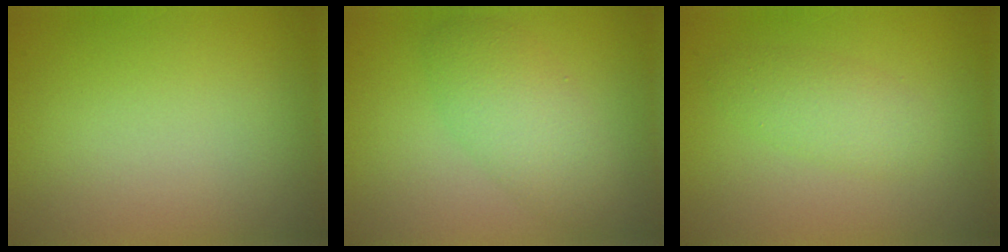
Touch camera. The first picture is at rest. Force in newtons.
{"total": 3.9, "press": 3.9, "slide": 0.2}
{"total": 2.6, "press": 2.6, "slide": 0.1}